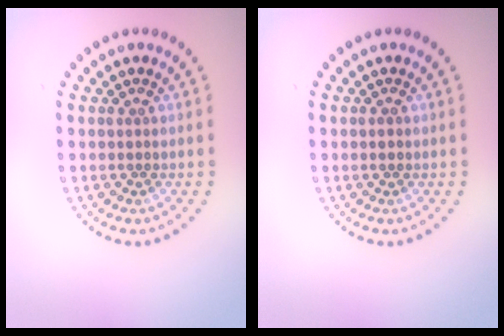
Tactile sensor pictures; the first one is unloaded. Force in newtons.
{"total": 1.0, "press": 1.0, "slide": 0.2}